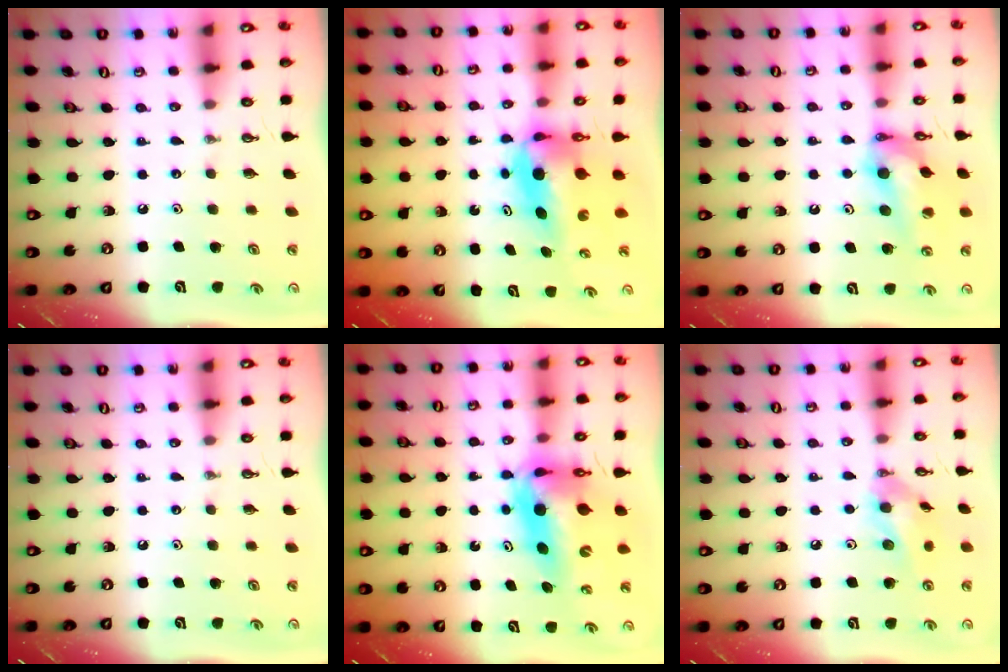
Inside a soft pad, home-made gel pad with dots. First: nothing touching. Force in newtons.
{"total": 7.3, "press": 6.7, "slide": 2.8}
{"total": 13.0, "press": 12.9, "slide": 1.7}
{"total": 0.0}
{"total": 14.0, "press": 13.6, "slide": 3.6}
{"total": 11.3, "press": 11.1, "slide": 1.8}